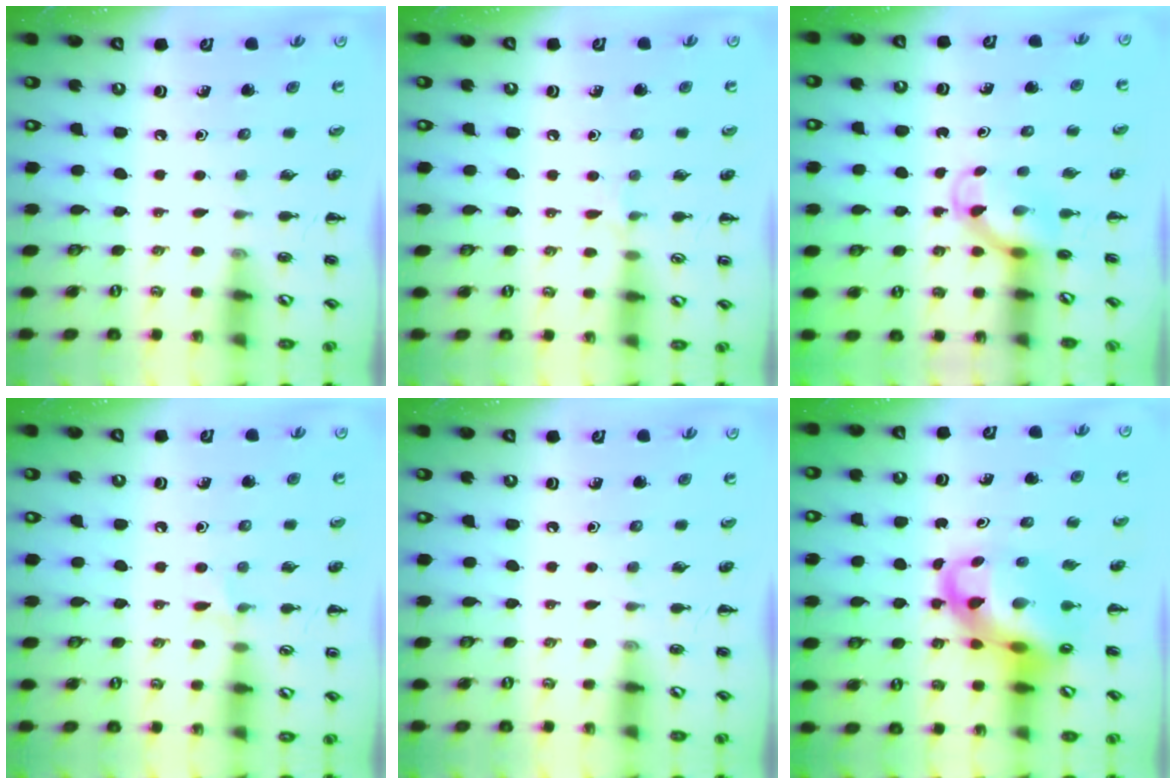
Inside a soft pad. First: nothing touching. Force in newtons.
{"total": 4.0, "press": 3.7, "slide": 1.5}
{"total": 3.5, "press": 3.3, "slide": 1.4}
{"total": 4.8, "press": 4.5, "slide": 1.7}
{"total": 0.0}
{"total": 11.1, "press": 10.7, "slide": 3.0}